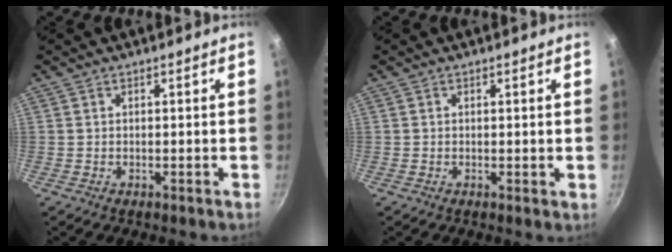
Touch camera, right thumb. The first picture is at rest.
{"total": 0.6, "force": [0.1, 0.2, 0.5], "torque": [-0.006, -0.002, 0.001]}